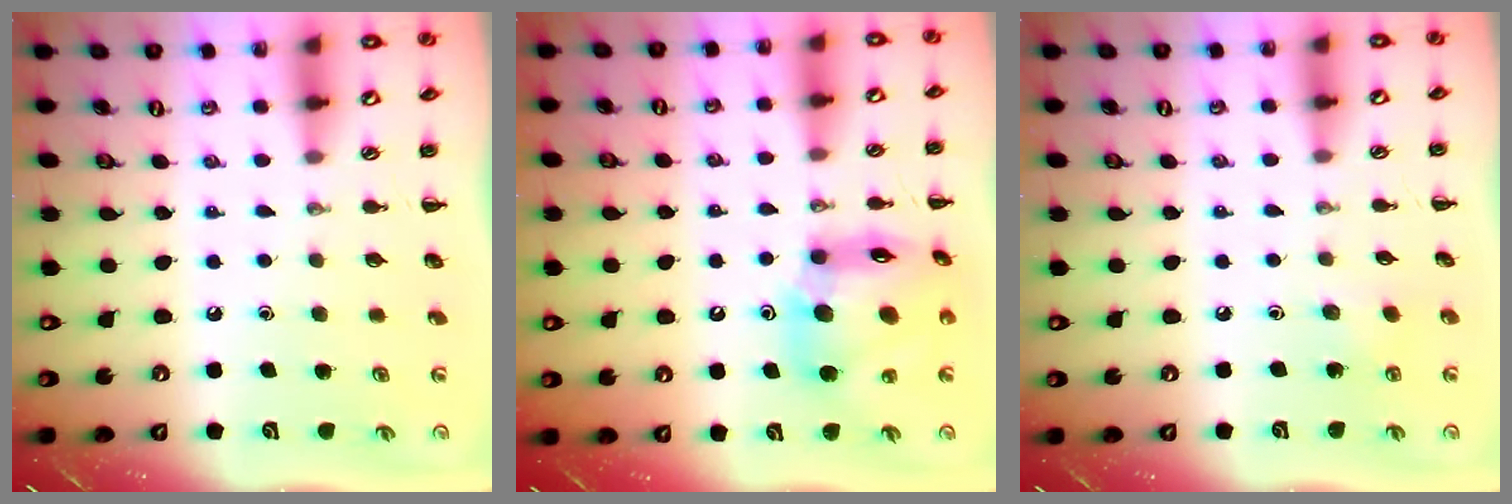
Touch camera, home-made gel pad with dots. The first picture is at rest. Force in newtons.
{"total": 15.2, "press": 14.6, "slide": 4.3}
{"total": 2.9, "press": 2.8, "slide": 0.9}